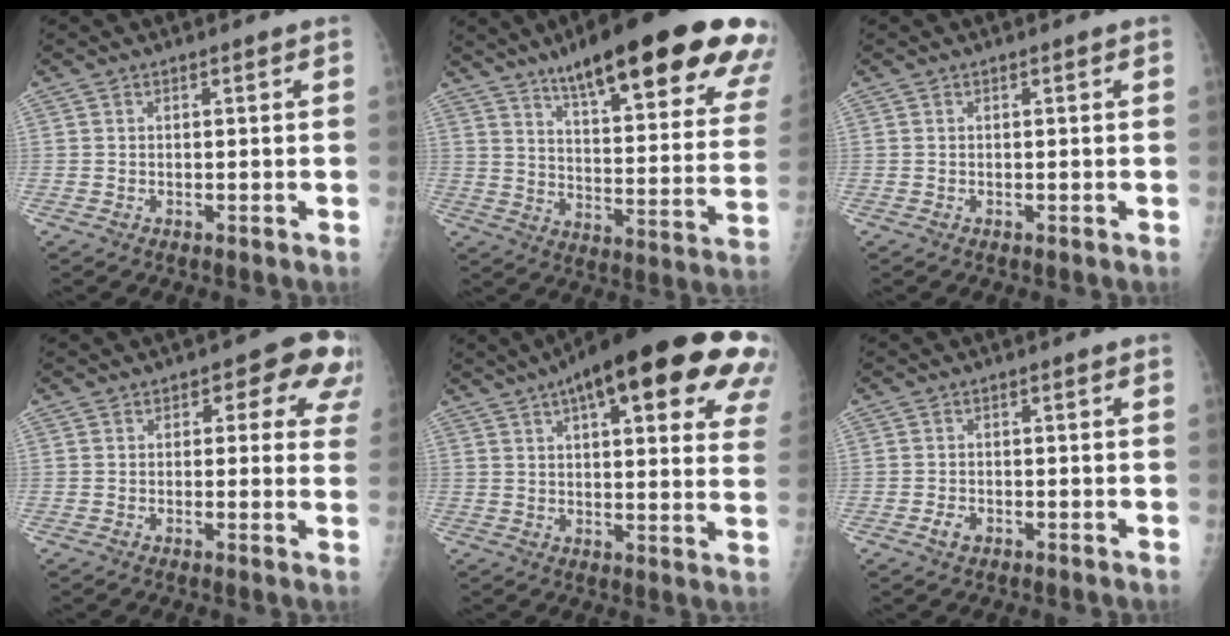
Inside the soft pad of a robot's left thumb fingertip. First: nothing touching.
{"total": 29.2, "force": [18.9, 6.4, 21.3], "torque": [-0.247, -0.056, 0.260]}
{"total": 0.0}
{"total": 8.6, "force": [3.7, 5.0, 5.9], "torque": [-0.009, -0.004, 0.028]}
{"total": 29.7, "force": [15.9, 9.1, 23.4], "torque": [-0.249, 0.010, 0.206]}
{"total": 1.8, "force": [-1.0, 1.2, 0.9], "torque": [-0.016, 0.004, -0.017]}